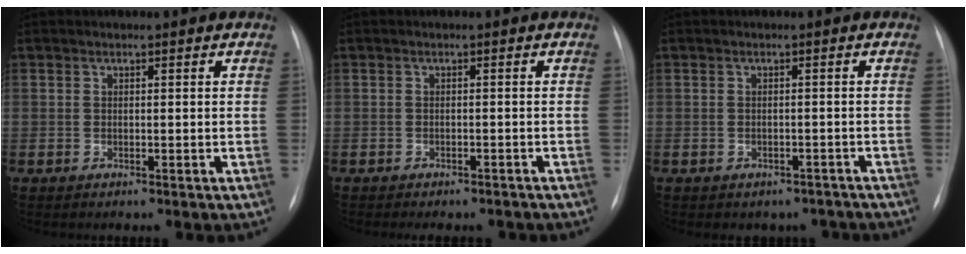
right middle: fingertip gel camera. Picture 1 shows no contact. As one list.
[{"total": 6.6, "force": [-5.8, 2.4, 2.2], "torque": [-0.021, 0.004, -0.063]}, {"total": 4.8, "force": [-4.0, 2.6, 0.3], "torque": [0.006, 0.020, -0.043]}]